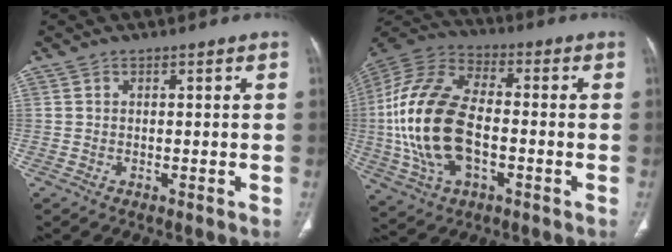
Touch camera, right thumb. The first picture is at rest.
{"total": 21.6, "force": [-2.4, 12.2, 17.7], "torque": [-0.376, 0.015, -0.043]}